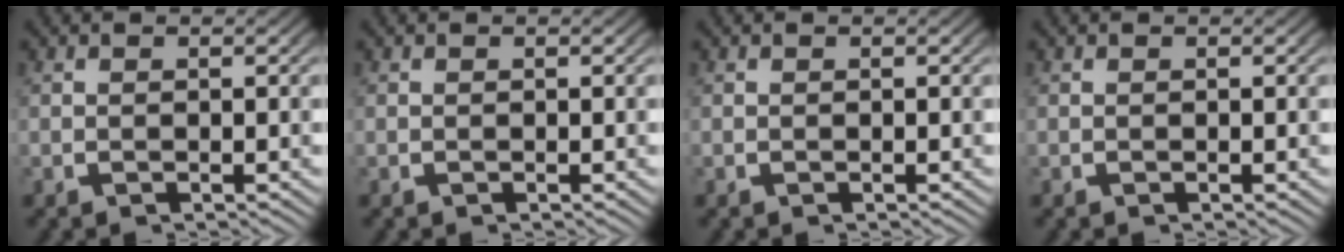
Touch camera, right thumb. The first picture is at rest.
{"total": 0.0}
{"total": 0.0}
{"total": 0.0}